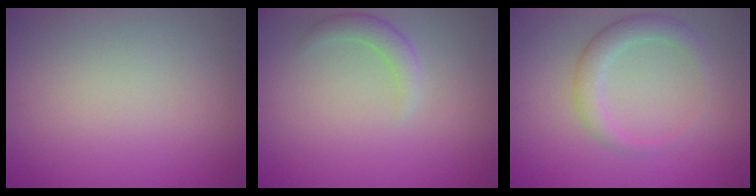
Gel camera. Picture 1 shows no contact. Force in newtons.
{"total": 1.7, "press": 1.7, "slide": 0.3}
{"total": 2.6, "press": 2.6, "slide": 0.2}